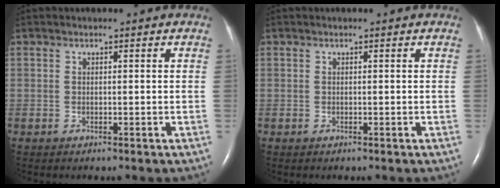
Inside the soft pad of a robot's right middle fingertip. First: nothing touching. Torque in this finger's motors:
{"motor_torque": [-0.05, 0.12, 0.00, 0.00]}